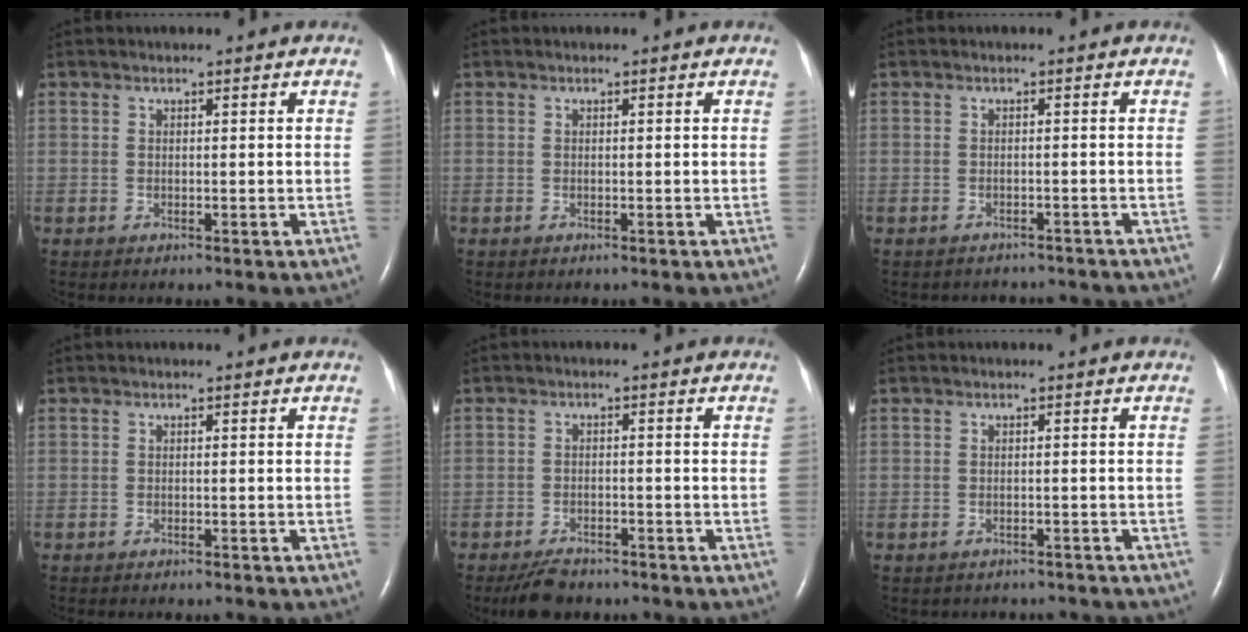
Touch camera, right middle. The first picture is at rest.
{"total": 0.0}
{"total": 6.0, "force": [-5.7, 1.8, 0.3], "torque": [-0.005, 0.003, -0.061]}
{"total": 4.0, "force": [-3.6, 0.5, 1.8], "torque": [-0.022, -0.005, -0.042]}
{"total": 4.9, "force": [-4.2, 1.7, 1.7], "torque": [-0.038, -0.008, -0.071]}
{"total": 5.4, "force": [-5.1, 1.9, 0.4], "torque": [-0.003, 0.001, -0.053]}